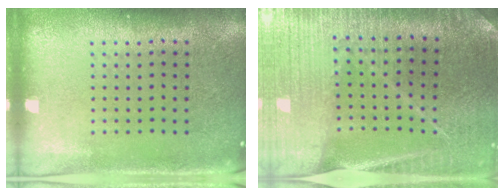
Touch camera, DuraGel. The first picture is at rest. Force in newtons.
{"total": 3.0, "press": 3.0, "slide": 0.2}